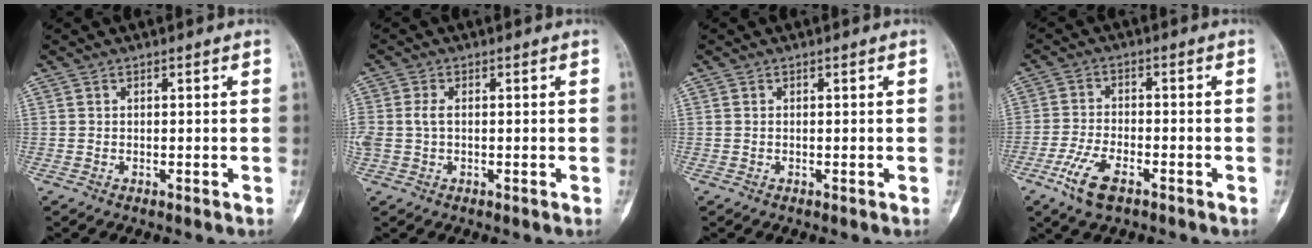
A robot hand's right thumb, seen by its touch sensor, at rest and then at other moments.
{"total": 3.3, "force": [0.1, 2.0, 2.6], "torque": [-0.075, 0.007, 0.002]}
{"total": 0.0}
{"total": 7.5, "force": [-4.2, 3.1, 5.3], "torque": [-0.116, 0.011, -0.080]}